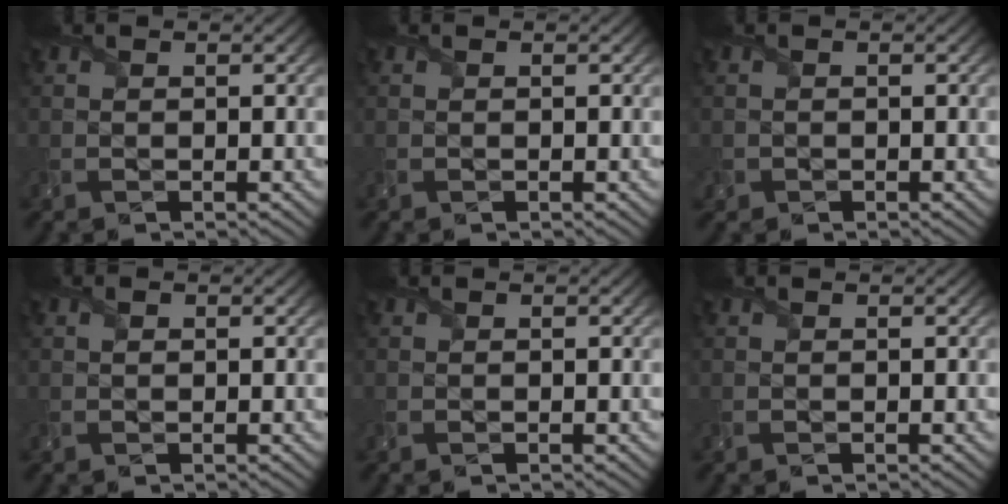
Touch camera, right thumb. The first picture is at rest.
{"total": 0.0}
{"total": 0.8, "force": [-0.4, 0.7, 0.1], "torque": [0.000, -0.007, -0.009]}
{"total": 0.6, "force": [0.1, 0.3, 0.4], "torque": [-0.010, 0.001, 0.001]}
{"total": 0.0}
{"total": 0.0}